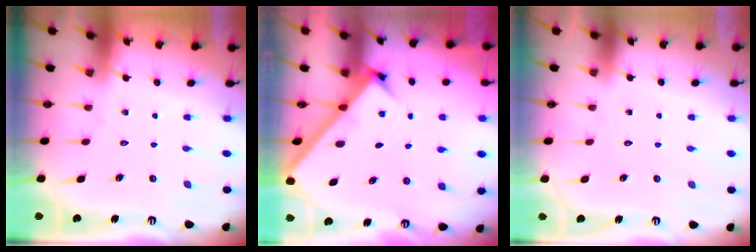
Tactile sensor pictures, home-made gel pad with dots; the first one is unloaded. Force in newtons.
{"total": 2.9, "press": 2.9, "slide": 0.3}
{"total": 1.6, "press": 1.6, "slide": 0.0}